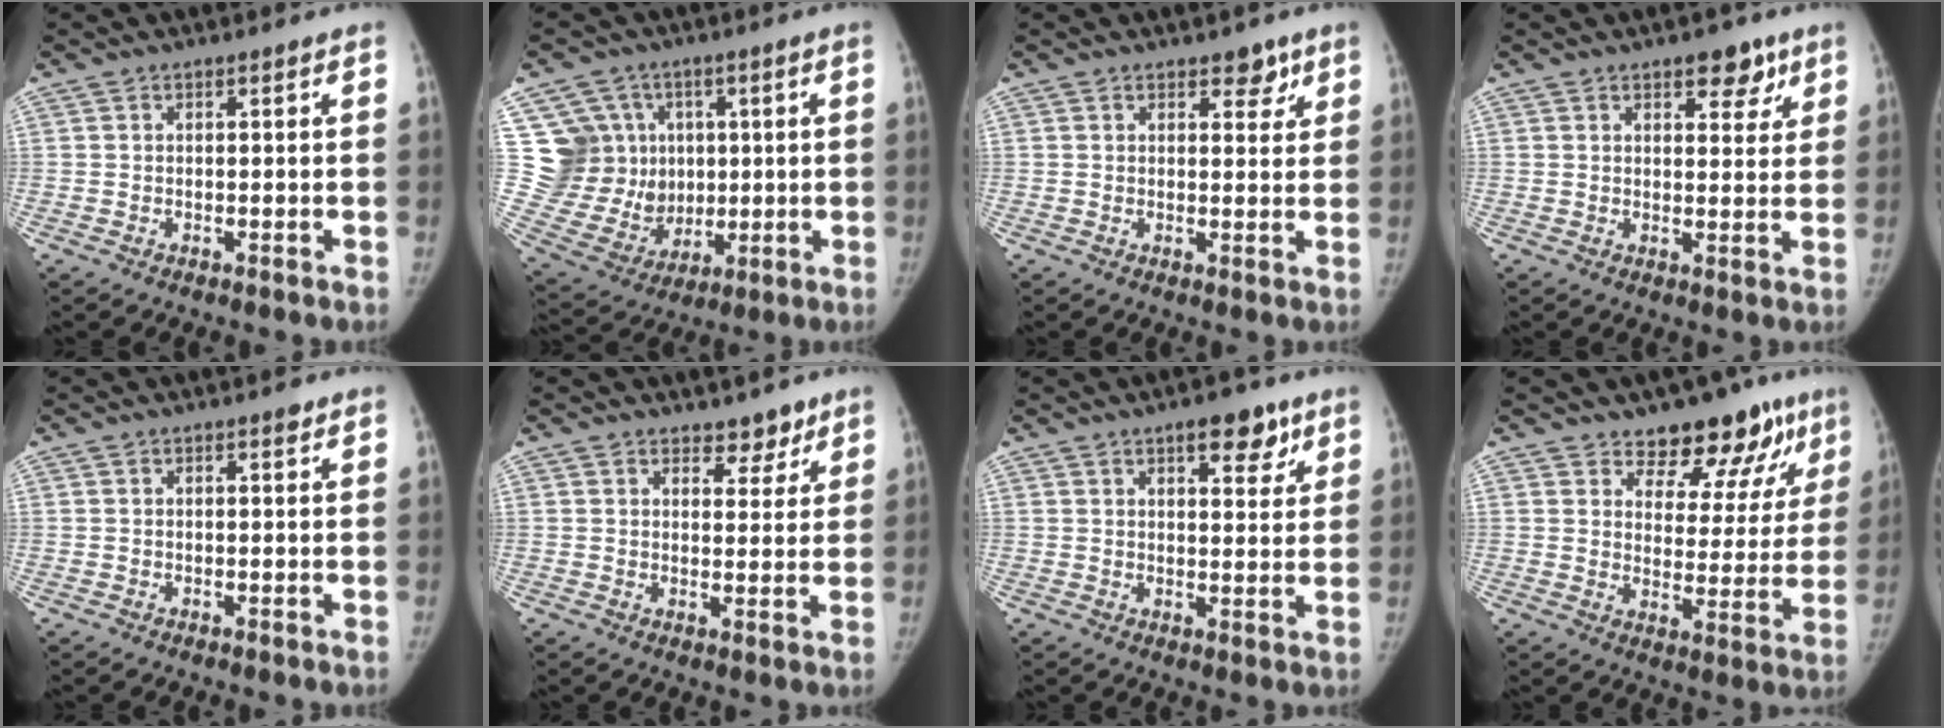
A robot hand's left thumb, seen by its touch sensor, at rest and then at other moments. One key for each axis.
{"total": 15.0, "fx": 3.5, "fy": 13.6, "fz": 5.1, "tx": -0.049, "ty": 0.010, "tz": 0.090}
{"total": 3.4, "fx": 2.2, "fy": 1.9, "fz": 1.7, "tx": 0.005, "ty": -0.011, "tz": 0.027}
{"total": 5.7, "fx": 3.5, "fy": 3.0, "fz": 3.3, "tx": -0.008, "ty": -0.016, "tz": 0.043}
{"total": 0.7, "fx": 0.4, "fy": 0.3, "fz": 0.4, "tx": -0.005, "ty": -0.002, "tz": 0.005}
{"total": 4.2, "fx": 3.3, "fy": 2.3, "fz": 1.3, "tx": 0.013, "ty": -0.022, "tz": 0.047}
{"total": 7.3, "fx": 4.4, "fy": 3.2, "fz": 4.9, "tx": -0.035, "ty": -0.019, "tz": 0.056}
{"total": 13.8, "fx": 10.1, "fy": 7.2, "fz": 6.0, "tx": -0.012, "ty": -0.062, "tz": 0.127}